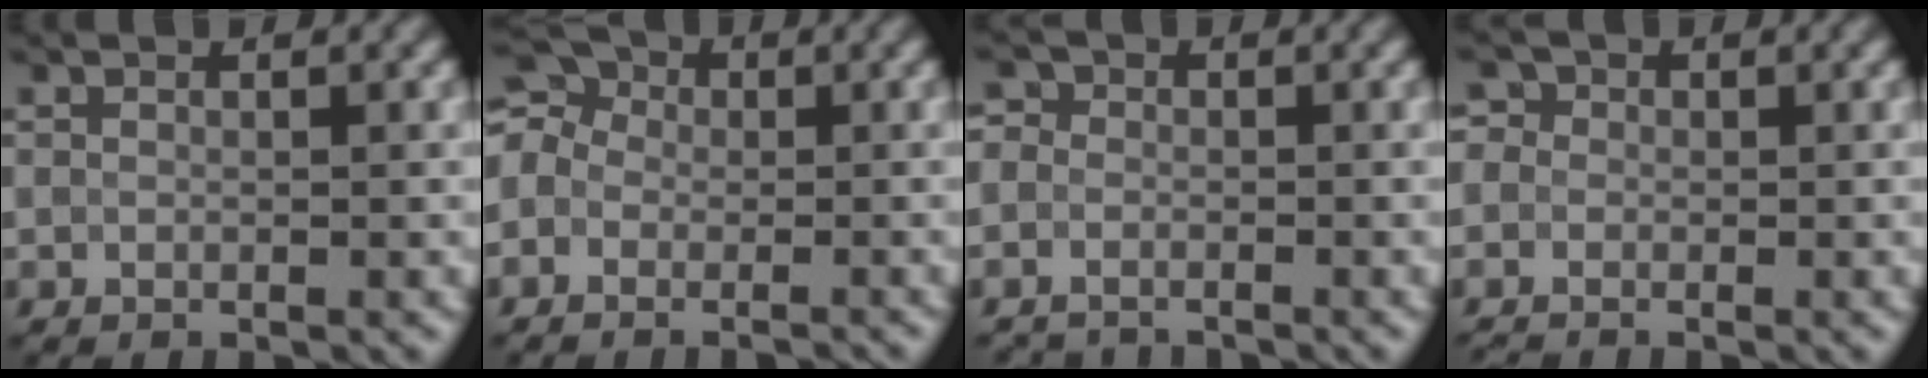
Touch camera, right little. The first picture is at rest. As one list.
[{"total": 6.6, "force": [-2.0, 5.6, 2.8], "torque": [-0.045, 0.025, -0.070]}, {"total": 3.3, "force": [-1.6, 2.8, 0.6], "torque": [0.011, 0.019, -0.049]}, {"total": 3.3, "force": [-0.5, 3.0, 1.3], "torque": [-0.024, 0.022, -0.039]}]